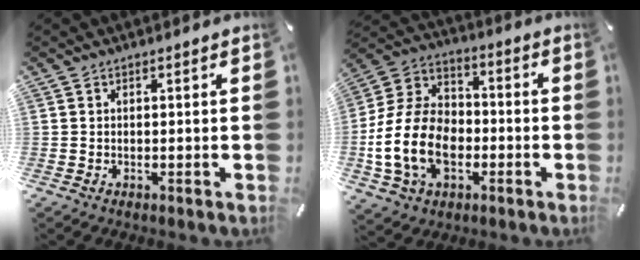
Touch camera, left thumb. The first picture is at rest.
{"total": 17.0, "force": [-4.4, 12.4, 10.7], "torque": [-0.249, 0.027, -0.081]}